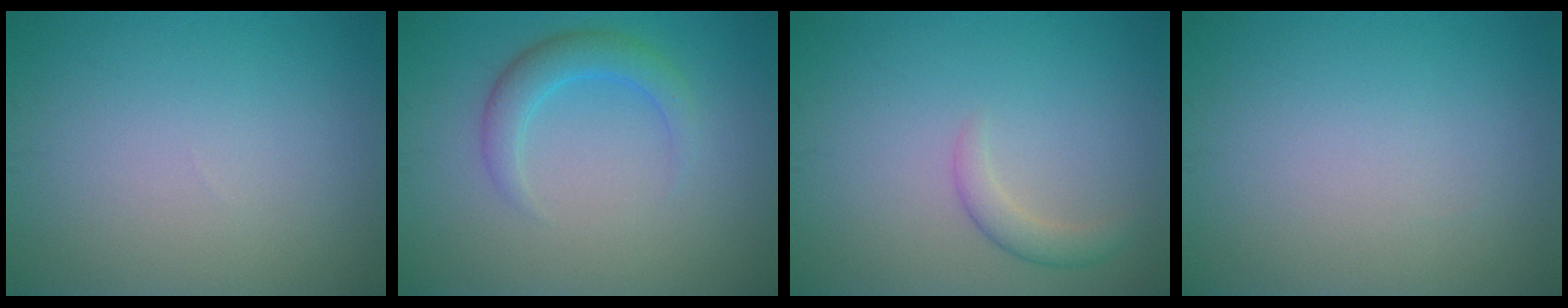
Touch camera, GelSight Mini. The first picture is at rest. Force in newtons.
{"total": 2.8, "press": 2.8, "slide": 0.1}
{"total": 1.8, "press": 1.8, "slide": 0.0}
{"total": 0.0}